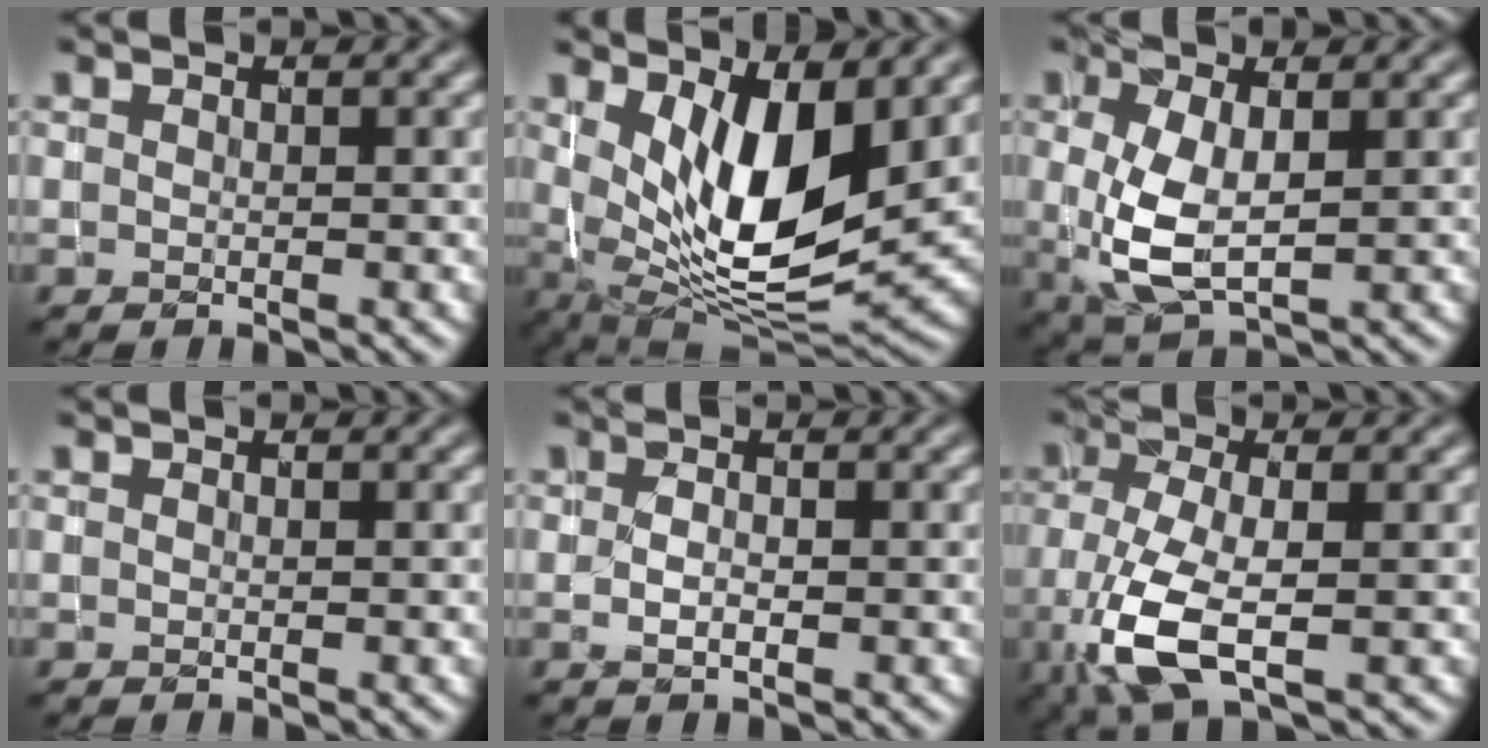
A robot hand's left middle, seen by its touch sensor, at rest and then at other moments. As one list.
[{"total": 10.4, "force": [2.2, 4.1, 9.3], "torque": [-0.156, -0.024, 0.045]}, {"total": 5.1, "force": [-0.1, 2.4, 4.5], "torque": [-0.104, -0.006, 0.005]}, {"total": 0.0}, {"total": 0.6, "force": [-0.2, 0.2, 0.5], "torque": [-0.010, -0.004, -0.001]}, {"total": 6.4, "force": [-2.4, 2.4, 5.4], "torque": [-0.134, -0.007, -0.047]}]